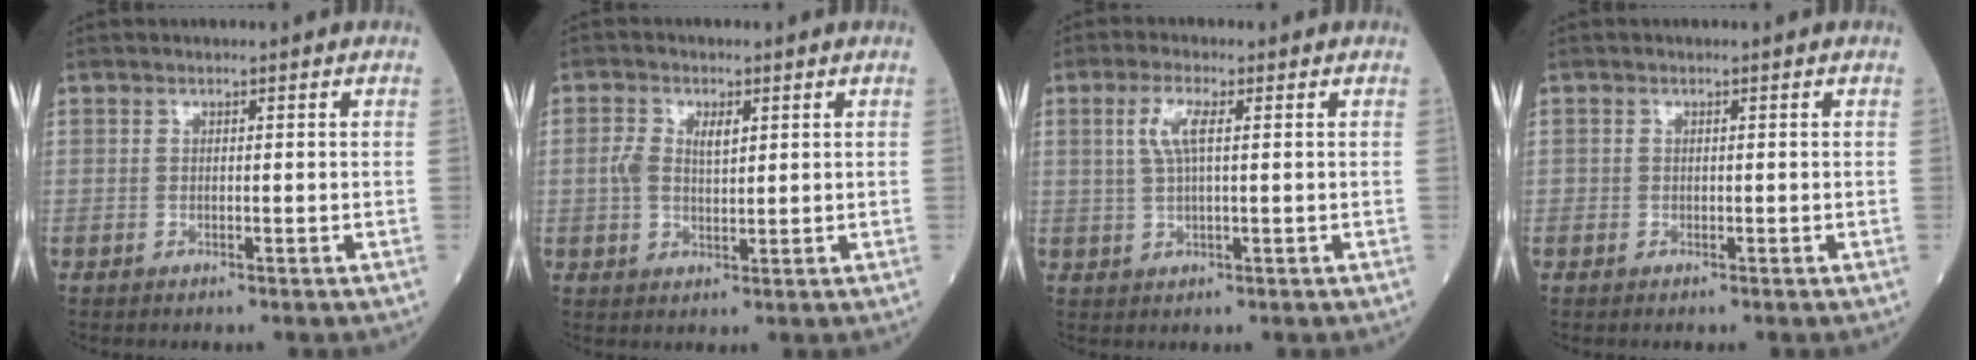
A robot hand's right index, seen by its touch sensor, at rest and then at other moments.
{"total": 4.7, "force": [1.2, 2.3, 3.9], "torque": [-0.083, 0.010, 0.024]}
{"total": 4.2, "force": [1.2, 0.8, 3.9], "torque": [-0.087, 0.009, 0.026]}
{"total": 0.0}